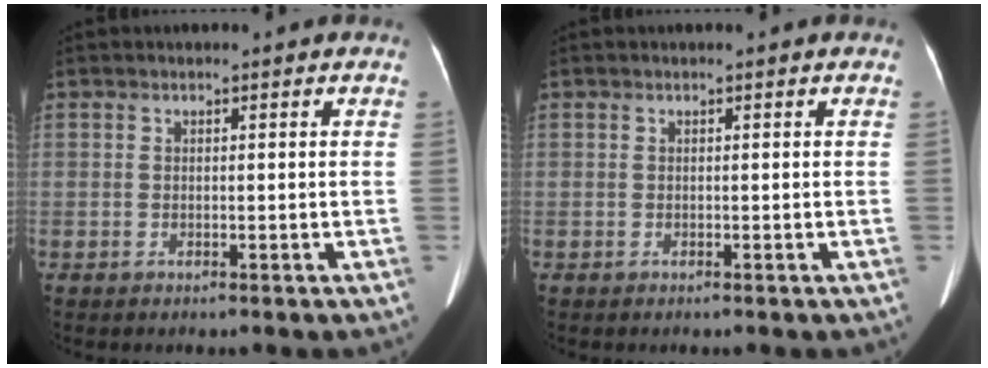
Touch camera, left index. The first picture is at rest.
{"total": 0.0}